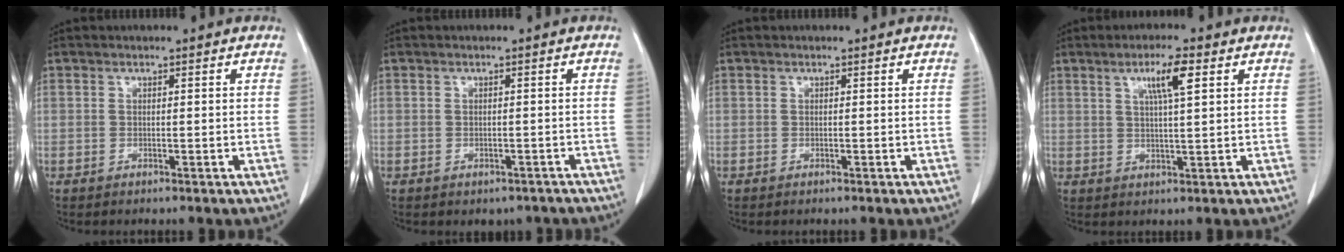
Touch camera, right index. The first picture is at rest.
{"total": 3.4, "force": [-2.7, 2.0, 0.6], "torque": [-0.002, 0.014, -0.029]}
{"total": 0.0}
{"total": 5.4, "force": [2.4, 0.2, 4.8], "torque": [-0.083, 0.003, 0.040]}